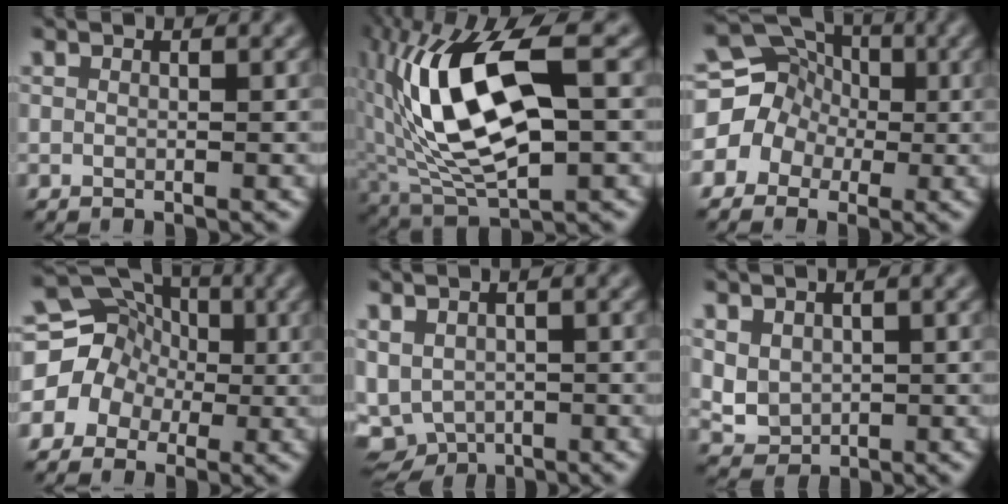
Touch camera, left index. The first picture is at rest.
{"total": 12.9, "force": [2.0, 5.5, 11.5], "torque": [-0.228, 0.008, 0.035]}
{"total": 9.6, "force": [-0.5, 9.0, 3.1], "torque": [-0.064, 0.039, -0.056]}
{"total": 10.6, "force": [-0.7, 10.0, 3.6], "torque": [-0.076, 0.041, -0.055]}
{"total": 4.6, "force": [-1.3, 3.5, 2.7], "torque": [-0.053, -0.019, -0.007]}
{"total": 2.4, "force": [0.4, 2.0, 1.1], "torque": [-0.029, -0.009, 0.014]}